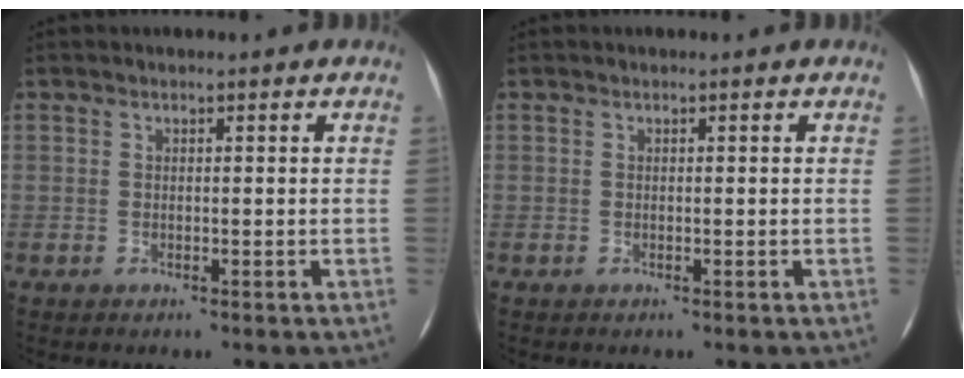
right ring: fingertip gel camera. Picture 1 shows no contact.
{"total": 0.0}